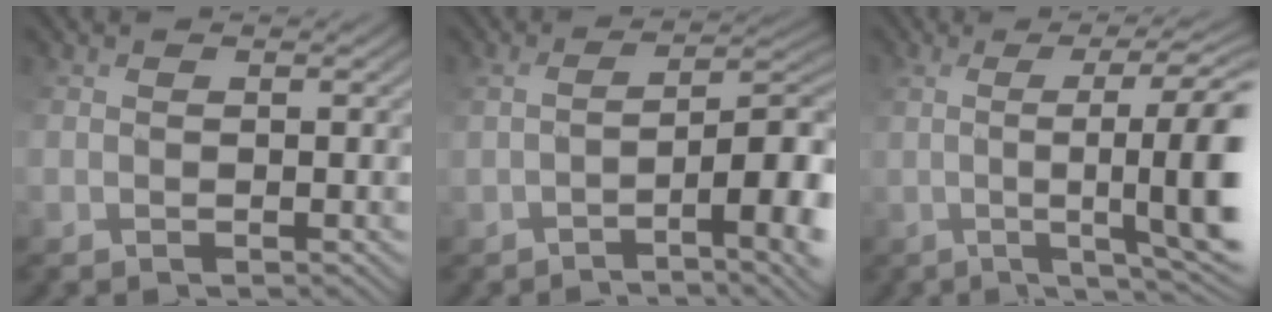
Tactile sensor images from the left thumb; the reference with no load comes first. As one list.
[{"total": 10.2, "force": [-4.0, 2.9, 9.0], "torque": [-0.118, 0.013, -0.046]}, {"total": 12.6, "force": [-0.1, 3.3, 12.2], "torque": [-0.165, 0.001, 0.026]}]